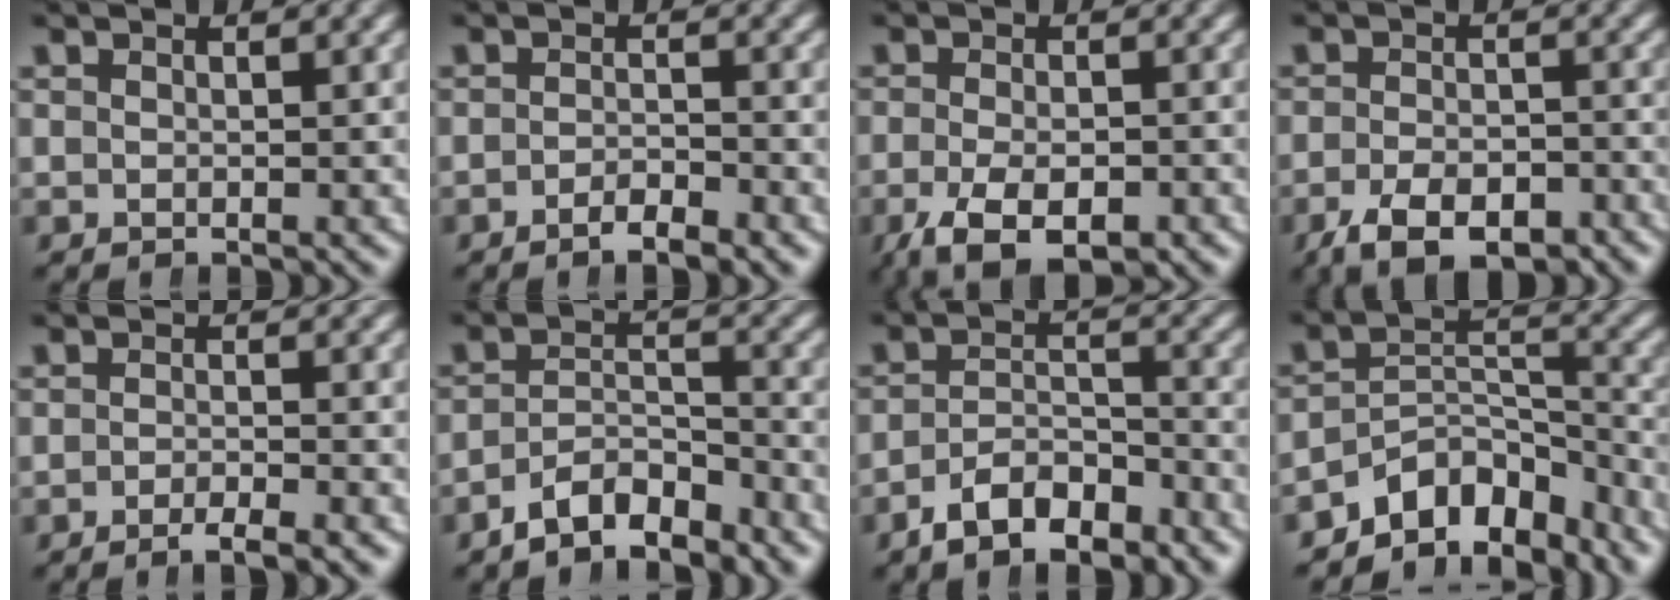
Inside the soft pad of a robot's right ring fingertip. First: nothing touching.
{"total": 2.5, "force": [-2.1, 0.5, 1.2], "torque": [-0.015, -0.004, -0.039]}
{"total": 7.2, "force": [-4.2, 3.5, 4.6], "torque": [-0.096, -0.041, -0.046]}
{"total": 5.9, "force": [-4.1, 2.7, 3.3], "torque": [-0.046, -0.018, -0.060]}
{"total": 2.8, "force": [-2.4, 0.3, 1.4], "torque": [-0.018, -0.004, -0.043]}
{"total": 5.7, "force": [-4.6, 2.4, 2.4], "torque": [-0.042, -0.021, -0.069]}
{"total": 5.4, "force": [-4.4, 2.1, 2.4], "torque": [-0.034, -0.014, -0.068]}
{"total": 9.8, "force": [-6.6, 5.6, 4.7], "torque": [-0.072, -0.031, -0.100]}